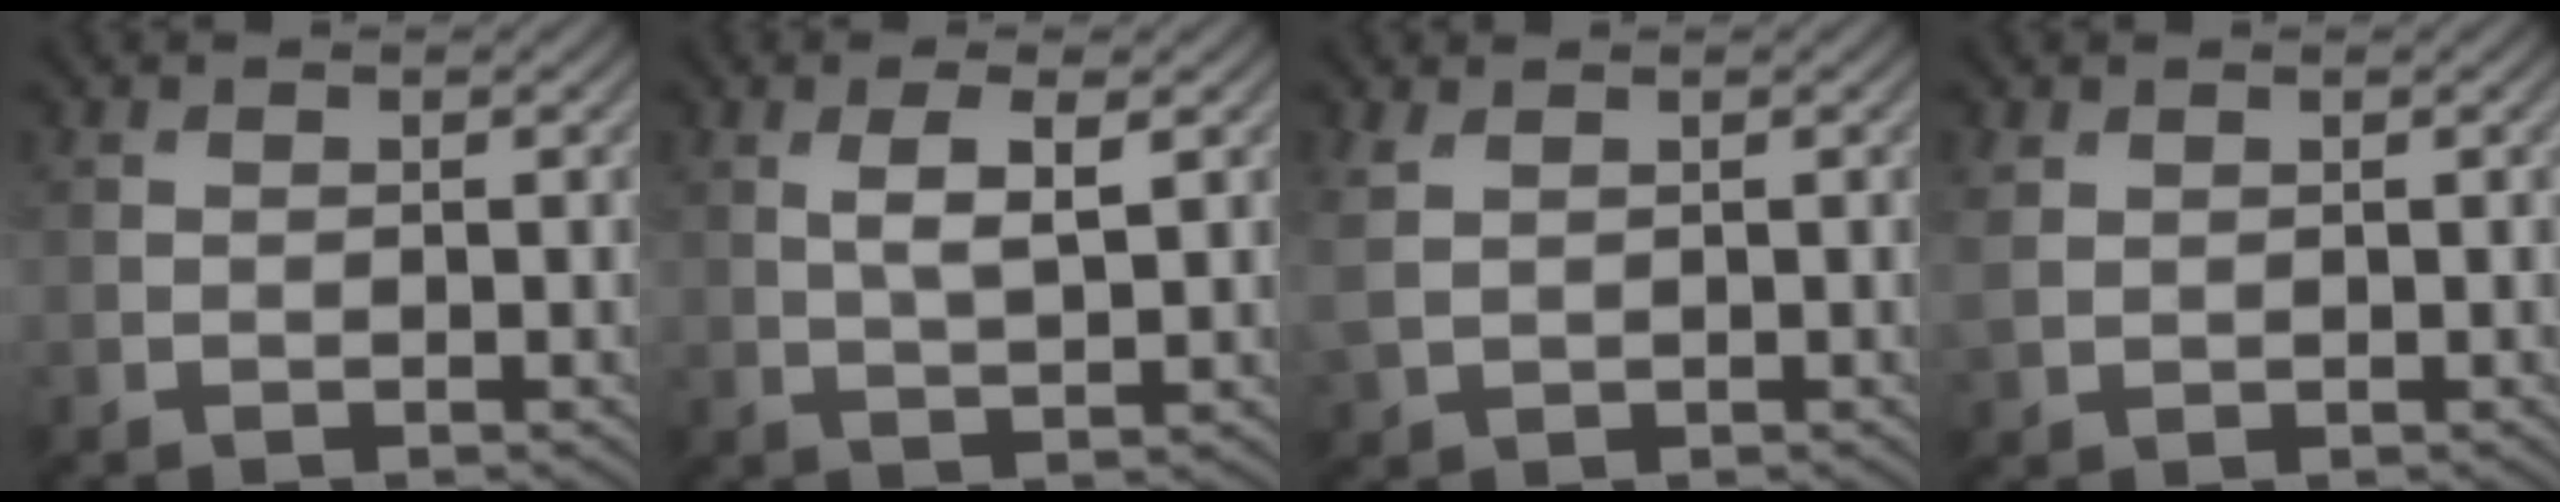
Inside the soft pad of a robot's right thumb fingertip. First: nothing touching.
{"total": 3.6, "force": [1.2, 0.9, 3.3], "torque": [-0.067, -0.001, 0.025]}
{"total": 2.4, "force": [1.0, 1.4, 1.7], "torque": [-0.055, 0.002, 0.025]}
{"total": 2.0, "force": [1.0, 1.4, 1.0], "torque": [-0.031, 0.000, 0.025]}